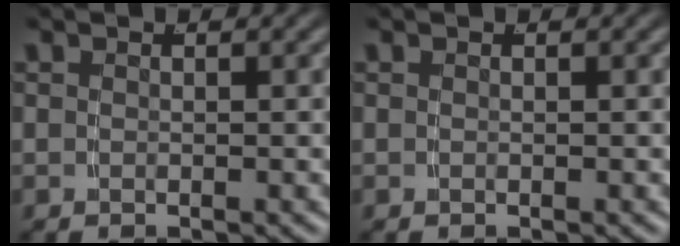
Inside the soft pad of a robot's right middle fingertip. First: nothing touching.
{"total": 0.0}